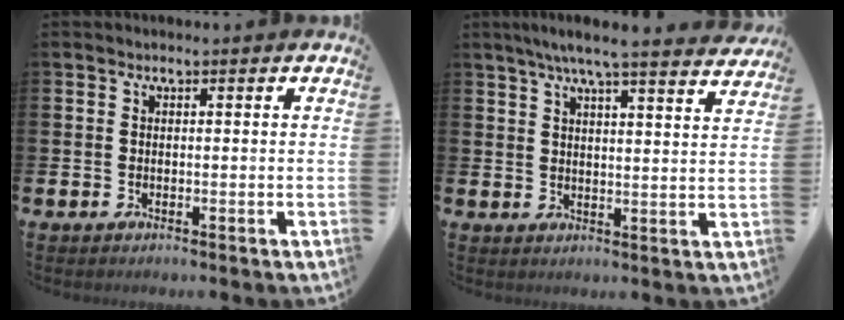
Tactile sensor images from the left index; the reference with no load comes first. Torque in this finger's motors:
{"motor_torque": [1.01, -1.13, 0.33, 0.21]}